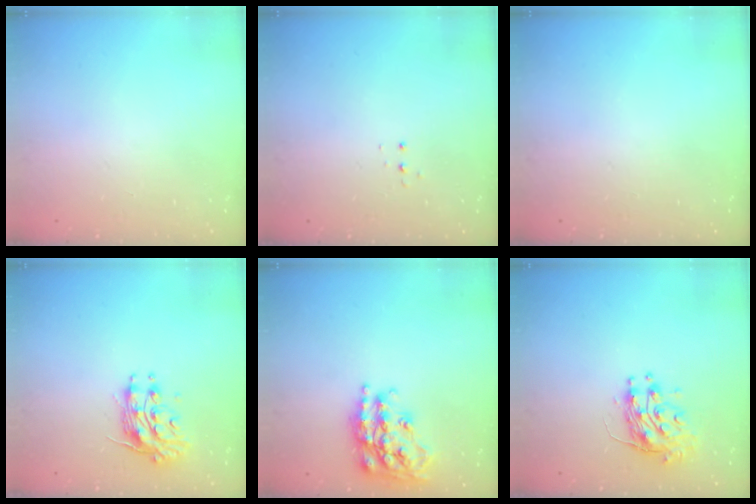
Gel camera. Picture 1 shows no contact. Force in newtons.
{"total": 3.3, "press": 3.2, "slide": 0.6}
{"total": 0.0}
{"total": 10.9, "press": 10.9, "slide": 0.5}
{"total": 20.4, "press": 20.4, "slide": 1.4}
{"total": 10.9, "press": 10.8, "slide": 0.8}